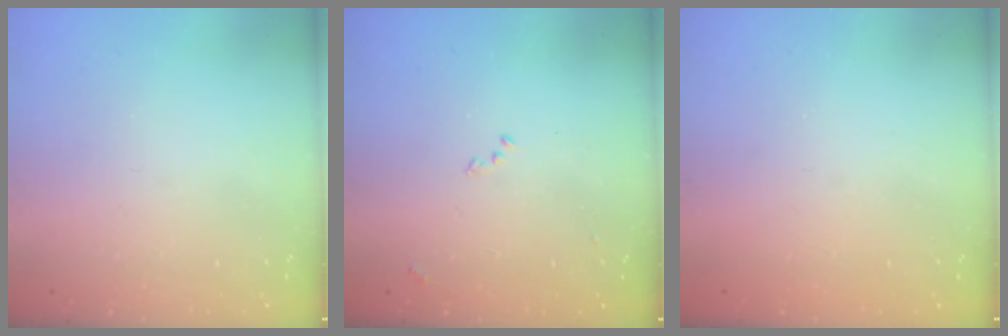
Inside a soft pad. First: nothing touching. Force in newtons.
{"total": 7.5, "press": 7.5, "slide": 1.0}
{"total": 1.0, "press": 1.0, "slide": 0.2}